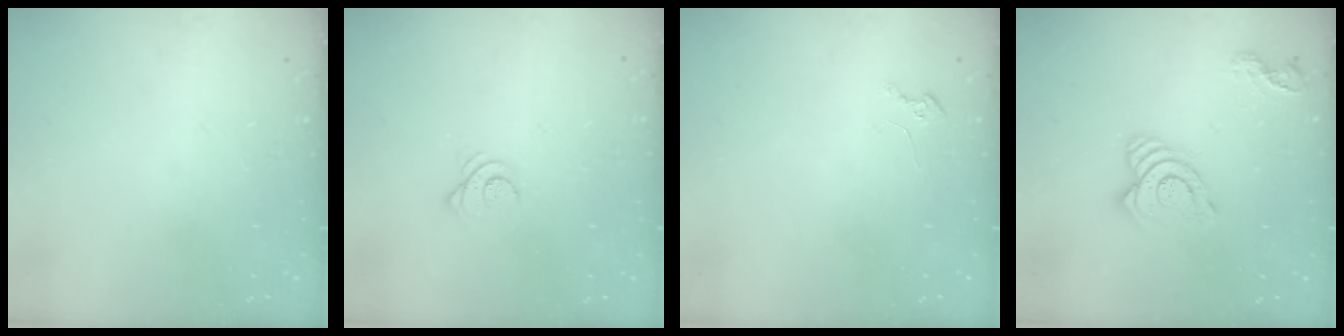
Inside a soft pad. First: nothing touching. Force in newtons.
{"total": 3.4, "press": 3.3, "slide": 0.6}
{"total": 1.9, "press": 1.9, "slide": 0.3}
{"total": 11.1, "press": 11.1, "slide": 1.0}